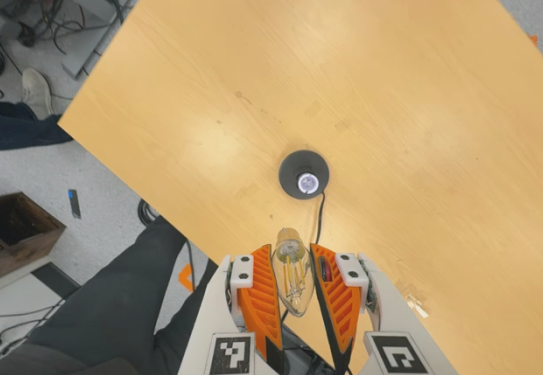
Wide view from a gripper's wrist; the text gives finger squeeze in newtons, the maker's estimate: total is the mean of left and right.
{"total": 11.5, "left": 11.8, "right": 11.3}